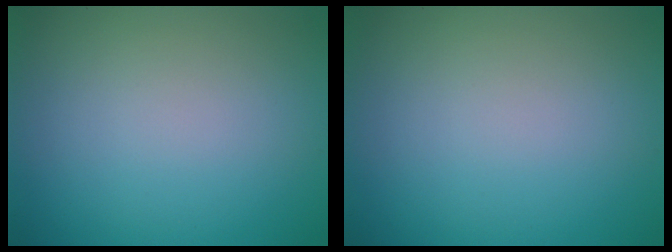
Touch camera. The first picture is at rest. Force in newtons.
{"total": 0.0}